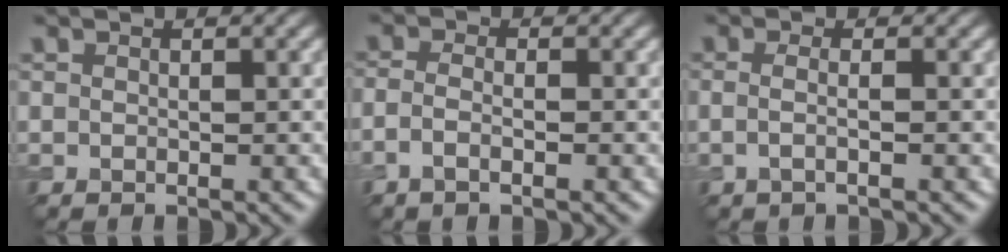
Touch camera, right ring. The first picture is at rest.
{"total": 1.8, "force": [-0.9, 0.6, 1.4], "torque": [-0.031, -0.001, -0.021]}
{"total": 1.8, "force": [-0.1, 0.7, 1.7], "torque": [-0.024, -0.007, -0.016]}